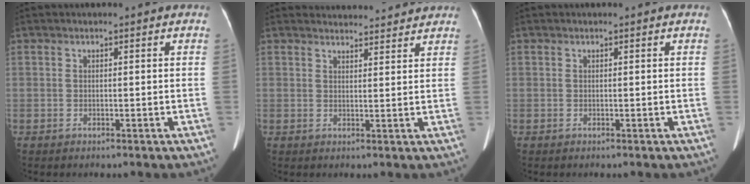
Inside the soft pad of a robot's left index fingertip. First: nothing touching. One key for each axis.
{"total": 7.9, "fx": 7.8, "fy": 1.1, "fz": 0.9, "tx": 0.000, "ty": 0.004, "tz": 0.087}
{"total": 0.0}